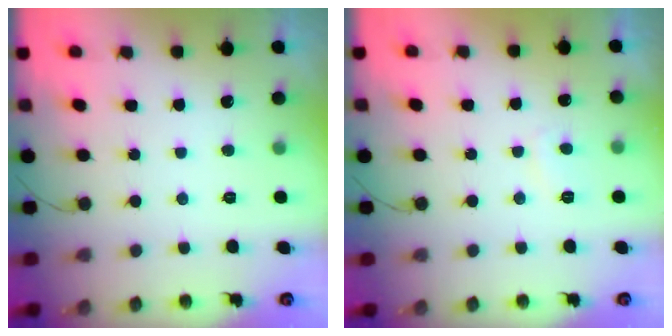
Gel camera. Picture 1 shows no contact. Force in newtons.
{"total": 2.6, "press": 2.5, "slide": 0.7}